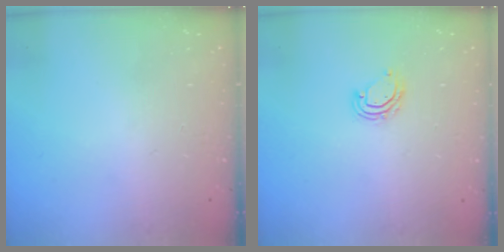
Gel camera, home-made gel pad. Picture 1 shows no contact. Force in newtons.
{"total": 5.2, "press": 5.2, "slide": 0.4}